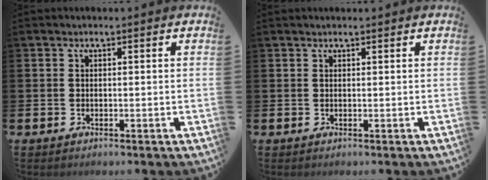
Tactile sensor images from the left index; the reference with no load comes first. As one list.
[{"total": 0.5, "force": [0.5, 0.0, 0.0], "torque": [0.004, -0.001, 0.009]}]